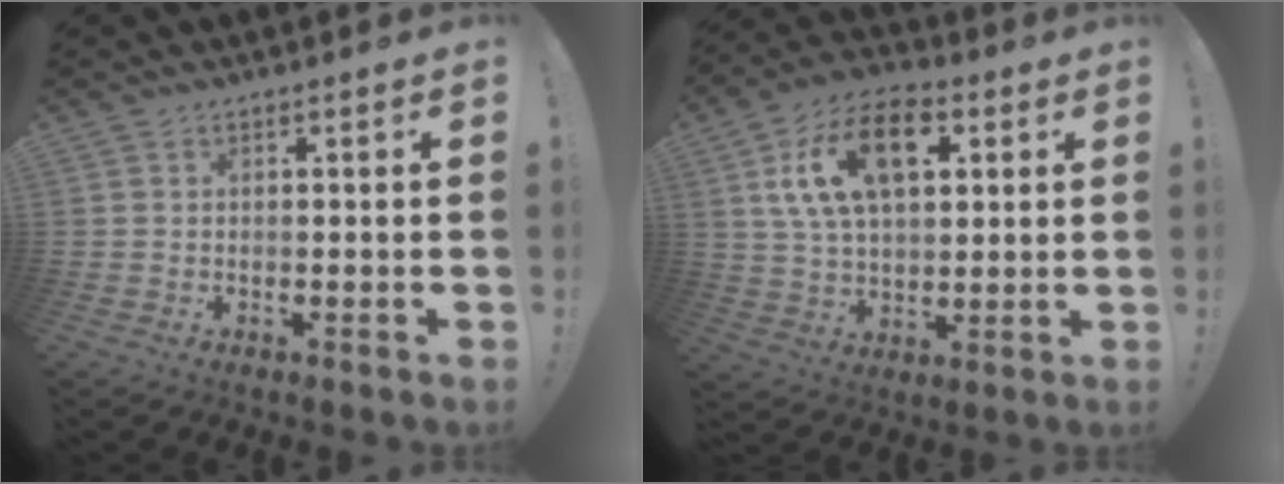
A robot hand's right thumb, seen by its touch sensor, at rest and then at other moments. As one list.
[{"total": 18.1, "force": [6.8, 10.6, 13.0], "torque": [-0.226, -0.011, 0.120]}]